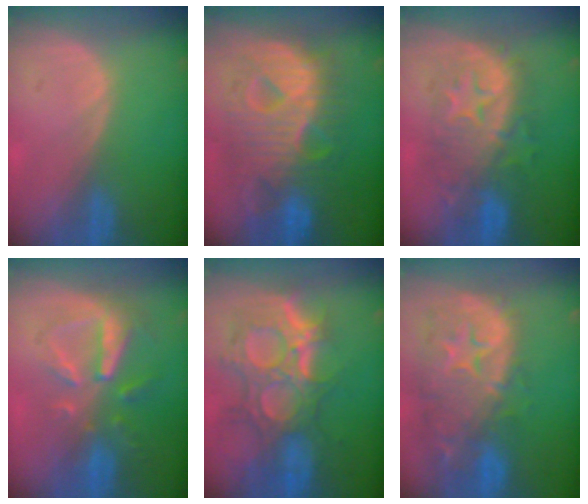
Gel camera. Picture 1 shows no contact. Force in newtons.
{"total": 12.7, "press": 12.7, "slide": 1.3}
{"total": 9.2, "press": 9.2, "slide": 0.4}
{"total": 8.2, "press": 7.4, "slide": 3.6}
{"total": 12.1, "press": 10.8, "slide": 5.5}
{"total": 14.1, "press": 11.4, "slide": 8.3}